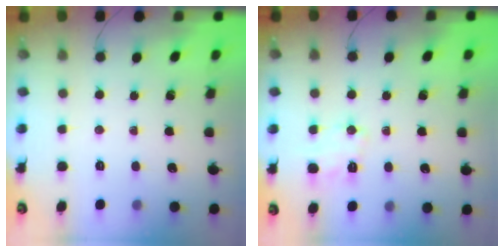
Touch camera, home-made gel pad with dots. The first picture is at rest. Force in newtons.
{"total": 3.4, "press": 3.1, "slide": 1.4}